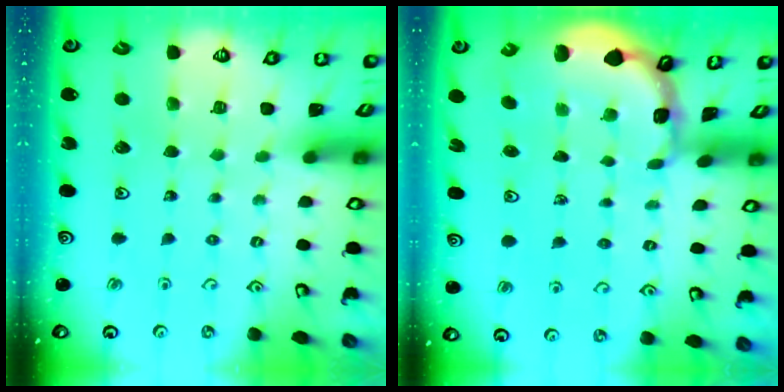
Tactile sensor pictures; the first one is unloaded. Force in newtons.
{"total": 1.0, "press": 1.0, "slide": 0.2}